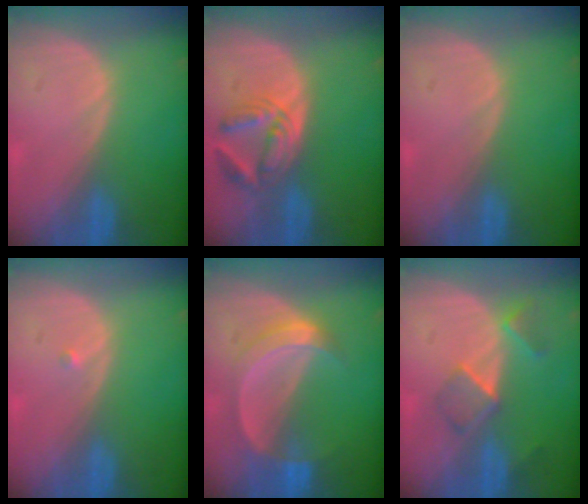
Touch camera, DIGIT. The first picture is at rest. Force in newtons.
{"total": 5.7, "press": 5.7, "slide": 0.6}
{"total": 0.0}
{"total": 0.6, "press": 0.5, "slide": 0.4}
{"total": 6.1, "press": 5.6, "slide": 2.3}
{"total": 5.4, "press": 4.6, "slide": 2.8}